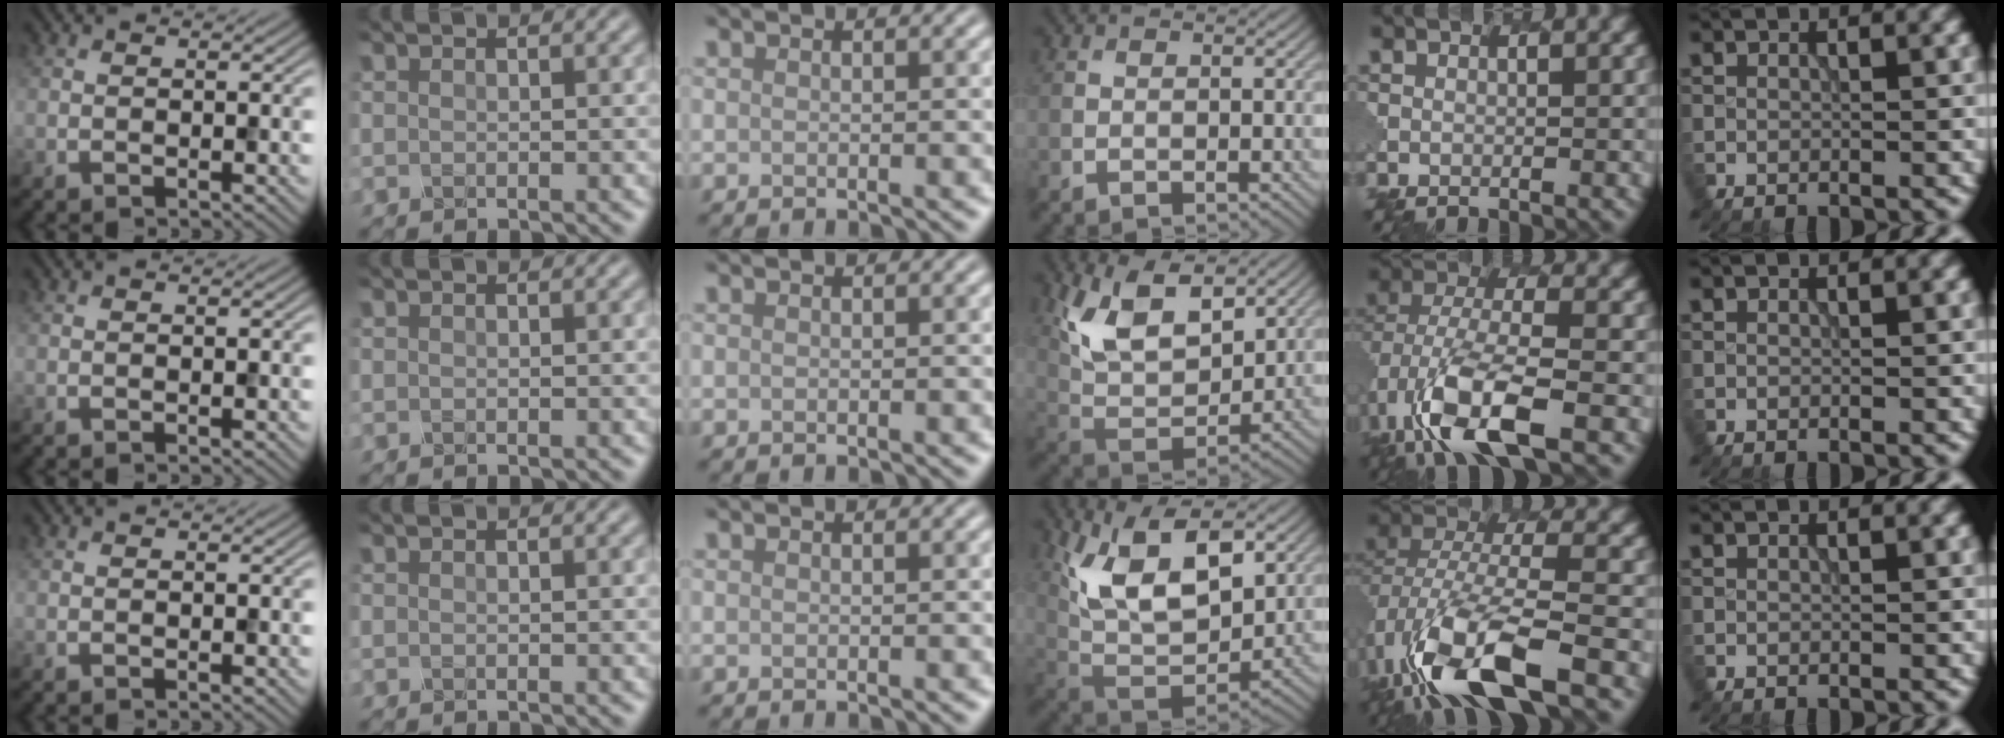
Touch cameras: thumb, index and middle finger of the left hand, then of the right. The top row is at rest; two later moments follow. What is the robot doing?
{"motion": "insert", "object": "pen bag"}